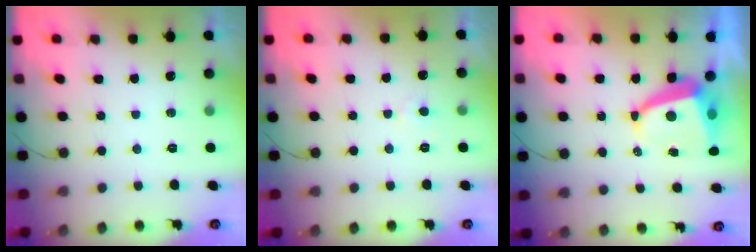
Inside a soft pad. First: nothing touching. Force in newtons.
{"total": 2.6, "press": 2.6, "slide": 0.3}
{"total": 7.2, "press": 7.1, "slide": 1.0}